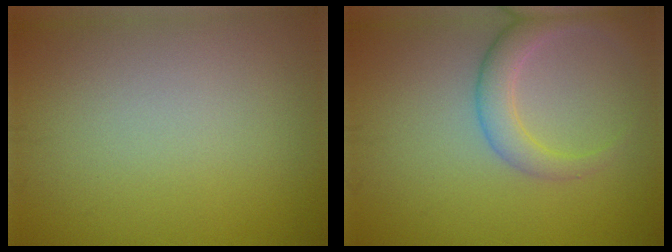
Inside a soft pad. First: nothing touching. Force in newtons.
{"total": 3.3, "press": 3.3, "slide": 0.1}